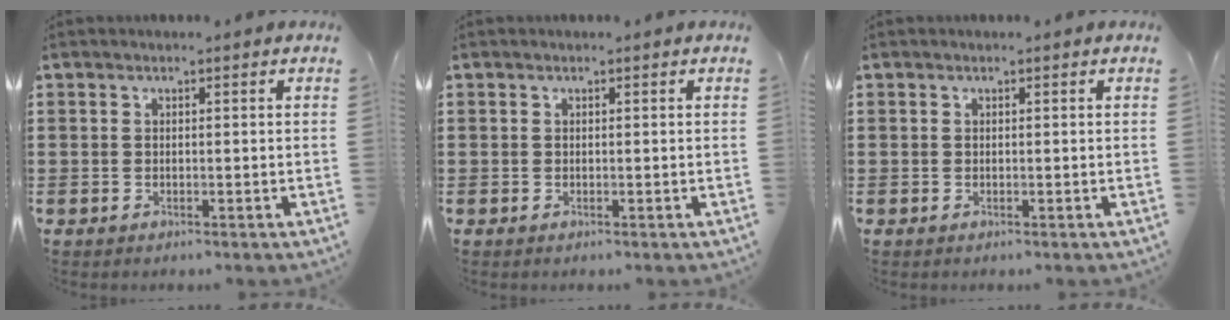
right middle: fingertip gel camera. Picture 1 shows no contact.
{"total": 0.0}
{"total": 0.0}